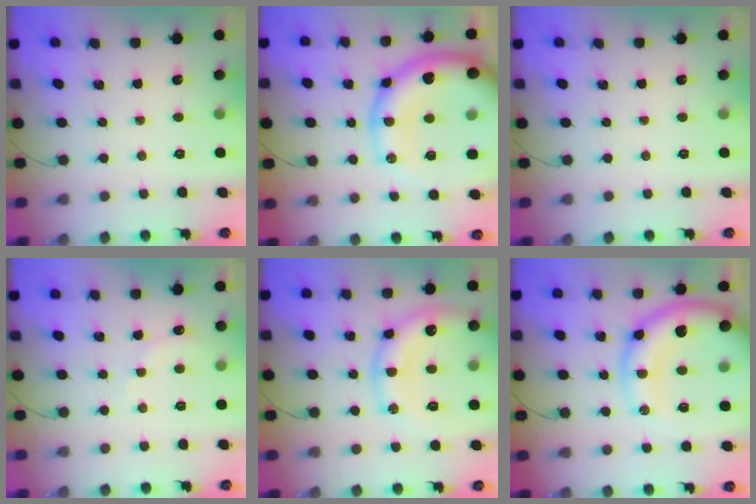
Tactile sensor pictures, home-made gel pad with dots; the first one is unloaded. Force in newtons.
{"total": 28.5, "press": 27.8, "slide": 6.0}
{"total": 0.0}
{"total": 5.2, "press": 5.2, "slide": 0.8}
{"total": 14.8, "press": 14.7, "slide": 1.7}
{"total": 19.2, "press": 18.7, "slide": 4.1}